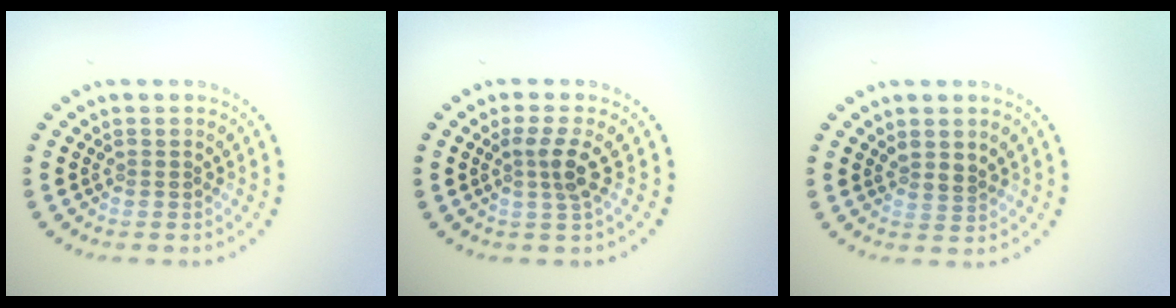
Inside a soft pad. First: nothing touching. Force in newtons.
{"total": 2.2, "press": 1.8, "slide": 1.4}
{"total": 1.1, "press": 0.8, "slide": 0.8}